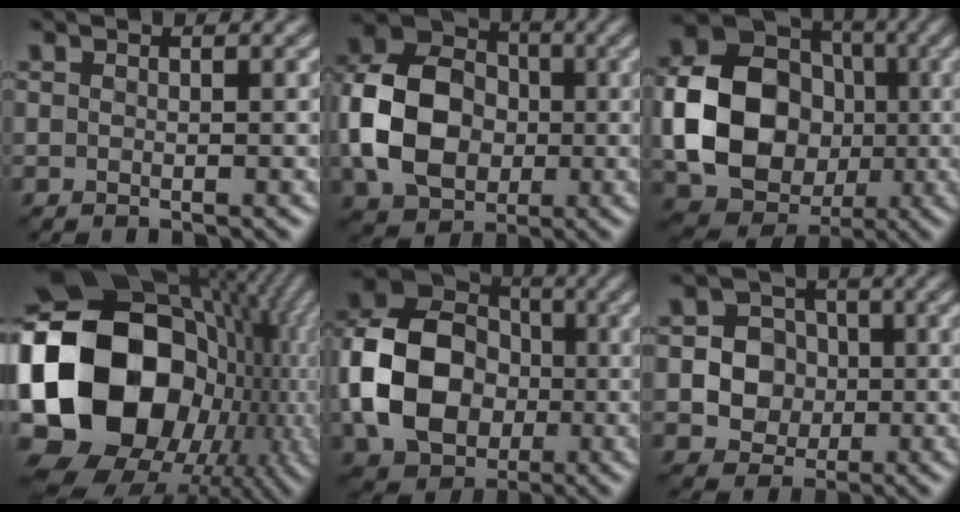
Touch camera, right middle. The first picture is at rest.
{"total": 10.2, "force": [-1.4, 7.9, 6.4], "torque": [-0.135, 0.009, -0.038]}
{"total": 11.9, "force": [-1.4, 9.7, 6.7], "torque": [-0.121, -0.002, -0.033]}
{"total": 20.2, "force": [-1.7, 16.1, 12.1], "torque": [-0.273, -0.002, -0.019]}
{"total": 11.5, "force": [-1.9, 8.8, 7.0], "torque": [-0.134, 0.010, -0.047]}
{"total": 5.5, "force": [-0.6, 5.1, 2.1], "torque": [-0.026, 0.018, -0.032]}